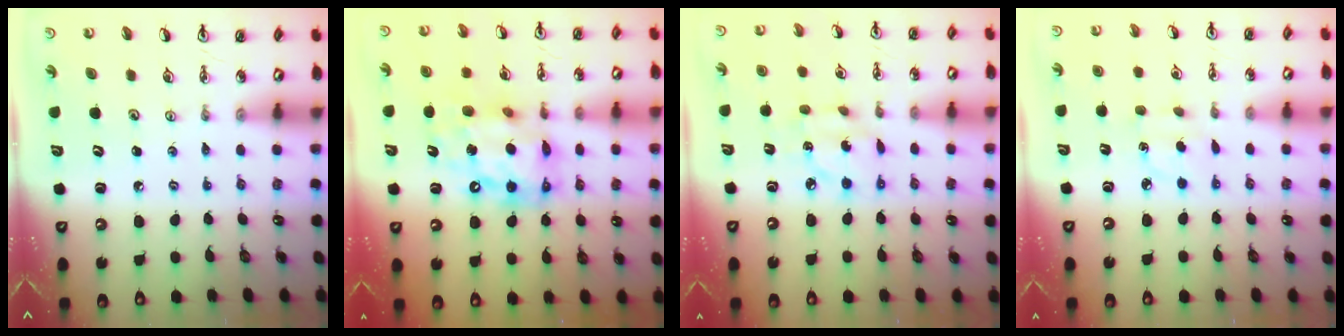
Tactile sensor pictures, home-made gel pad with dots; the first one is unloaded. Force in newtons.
{"total": 14.6, "press": 14.5, "slide": 1.1}
{"total": 7.6, "press": 7.6, "slide": 0.4}
{"total": 3.8, "press": 3.8, "slide": 0.5}